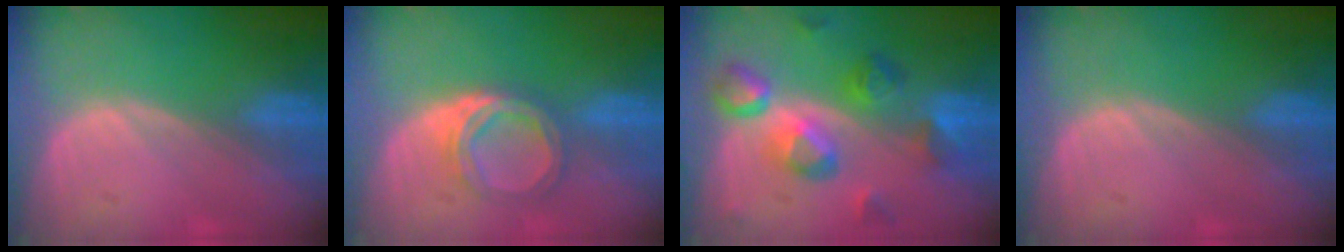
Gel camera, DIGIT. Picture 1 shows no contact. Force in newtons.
{"total": 5.6, "press": 5.0, "slide": 2.6}
{"total": 8.8, "press": 8.5, "slide": 2.4}
{"total": 0.0}